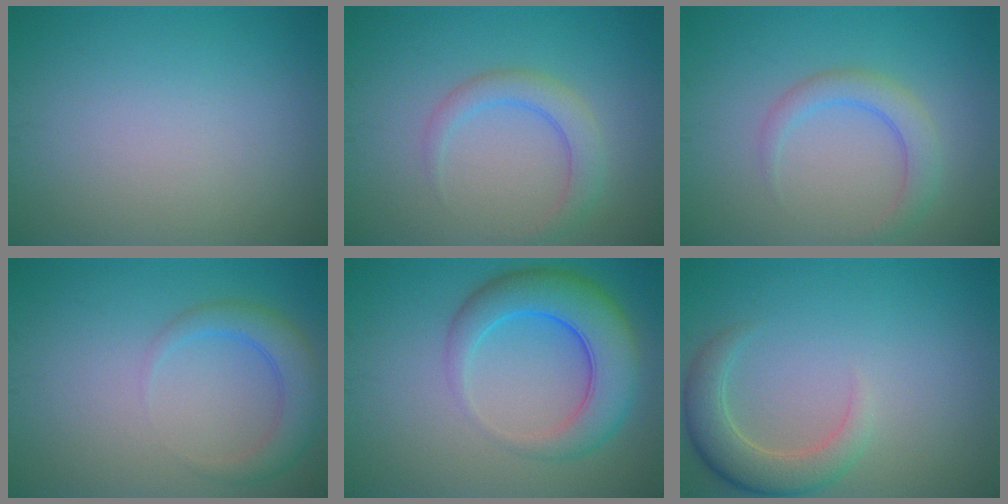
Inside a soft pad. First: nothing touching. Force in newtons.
{"total": 2.8, "press": 2.8, "slide": 0.1}
{"total": 2.8, "press": 2.8, "slide": 0.1}
{"total": 3.3, "press": 3.3, "slide": 0.2}
{"total": 6.9, "press": 6.9, "slide": 0.3}
{"total": 3.9, "press": 3.9, "slide": 0.5}